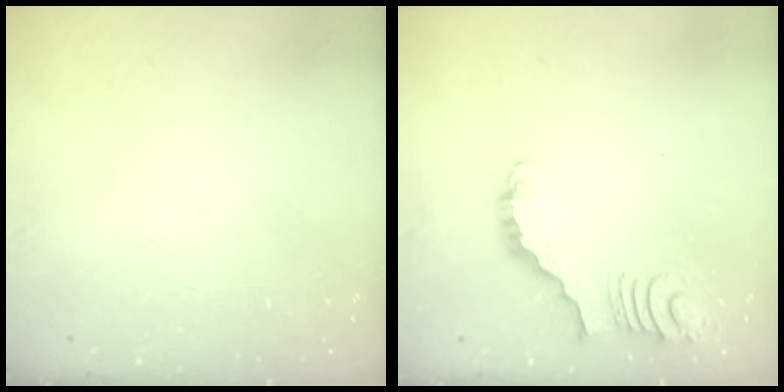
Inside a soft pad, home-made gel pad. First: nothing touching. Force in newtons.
{"total": 3.7, "press": 3.6, "slide": 0.7}